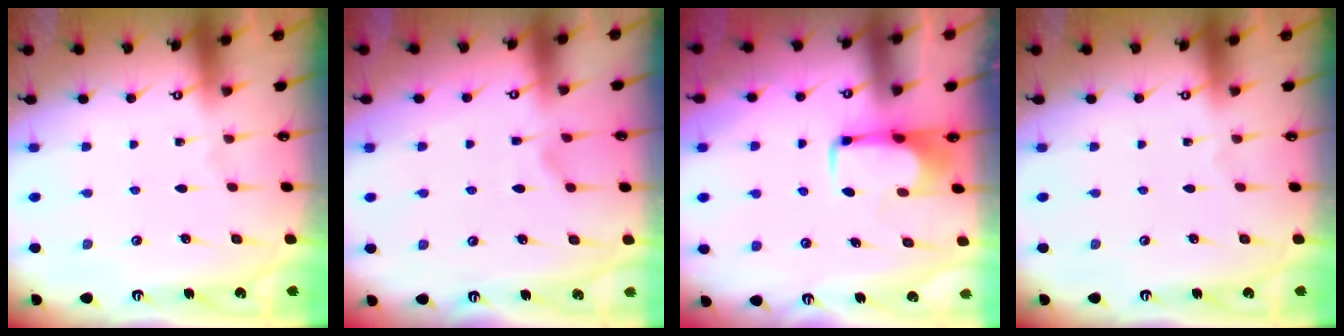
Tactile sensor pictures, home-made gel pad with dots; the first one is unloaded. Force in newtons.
{"total": 1.8, "press": 1.3, "slide": 1.2}
{"total": 1.9, "press": 1.9, "slide": 0.4}
{"total": 0.0}